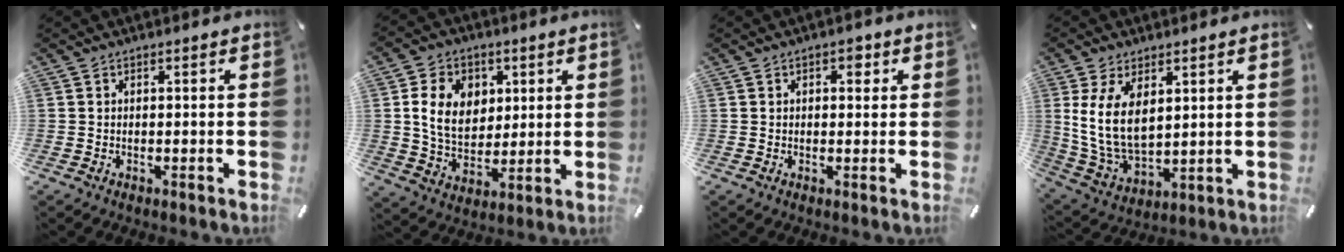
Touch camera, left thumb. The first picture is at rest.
{"total": 11.5, "force": [2.8, 9.1, 6.4], "torque": [-0.118, 0.006, 0.048]}
{"total": 2.6, "force": [1.0, 1.8, 1.6], "torque": [-0.011, -0.002, 0.008]}
{"total": 11.4, "force": [3.8, 6.9, 8.2], "torque": [-0.194, -0.016, 0.069]}